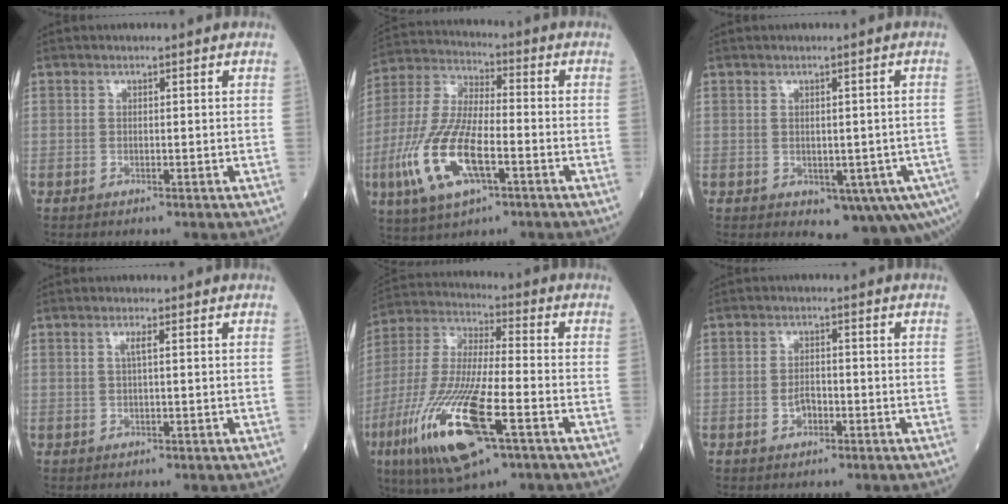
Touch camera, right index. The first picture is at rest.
{"total": 14.8, "force": [-4.9, 5.0, 13.1], "torque": [-0.290, -0.007, -0.091]}
{"total": 8.8, "force": [-3.7, 3.9, 7.0], "torque": [-0.064, 0.000, -0.038]}
{"total": 1.3, "force": [0.4, -0.1, 1.2], "torque": [-0.029, 0.000, 0.006]}
{"total": 20.0, "force": [-8.3, 4.0, 17.8], "torque": [-0.404, -0.039, -0.150]}
{"total": 2.5, "force": [-0.9, 1.4, 1.9], "torque": [-0.033, 0.005, -0.014]}